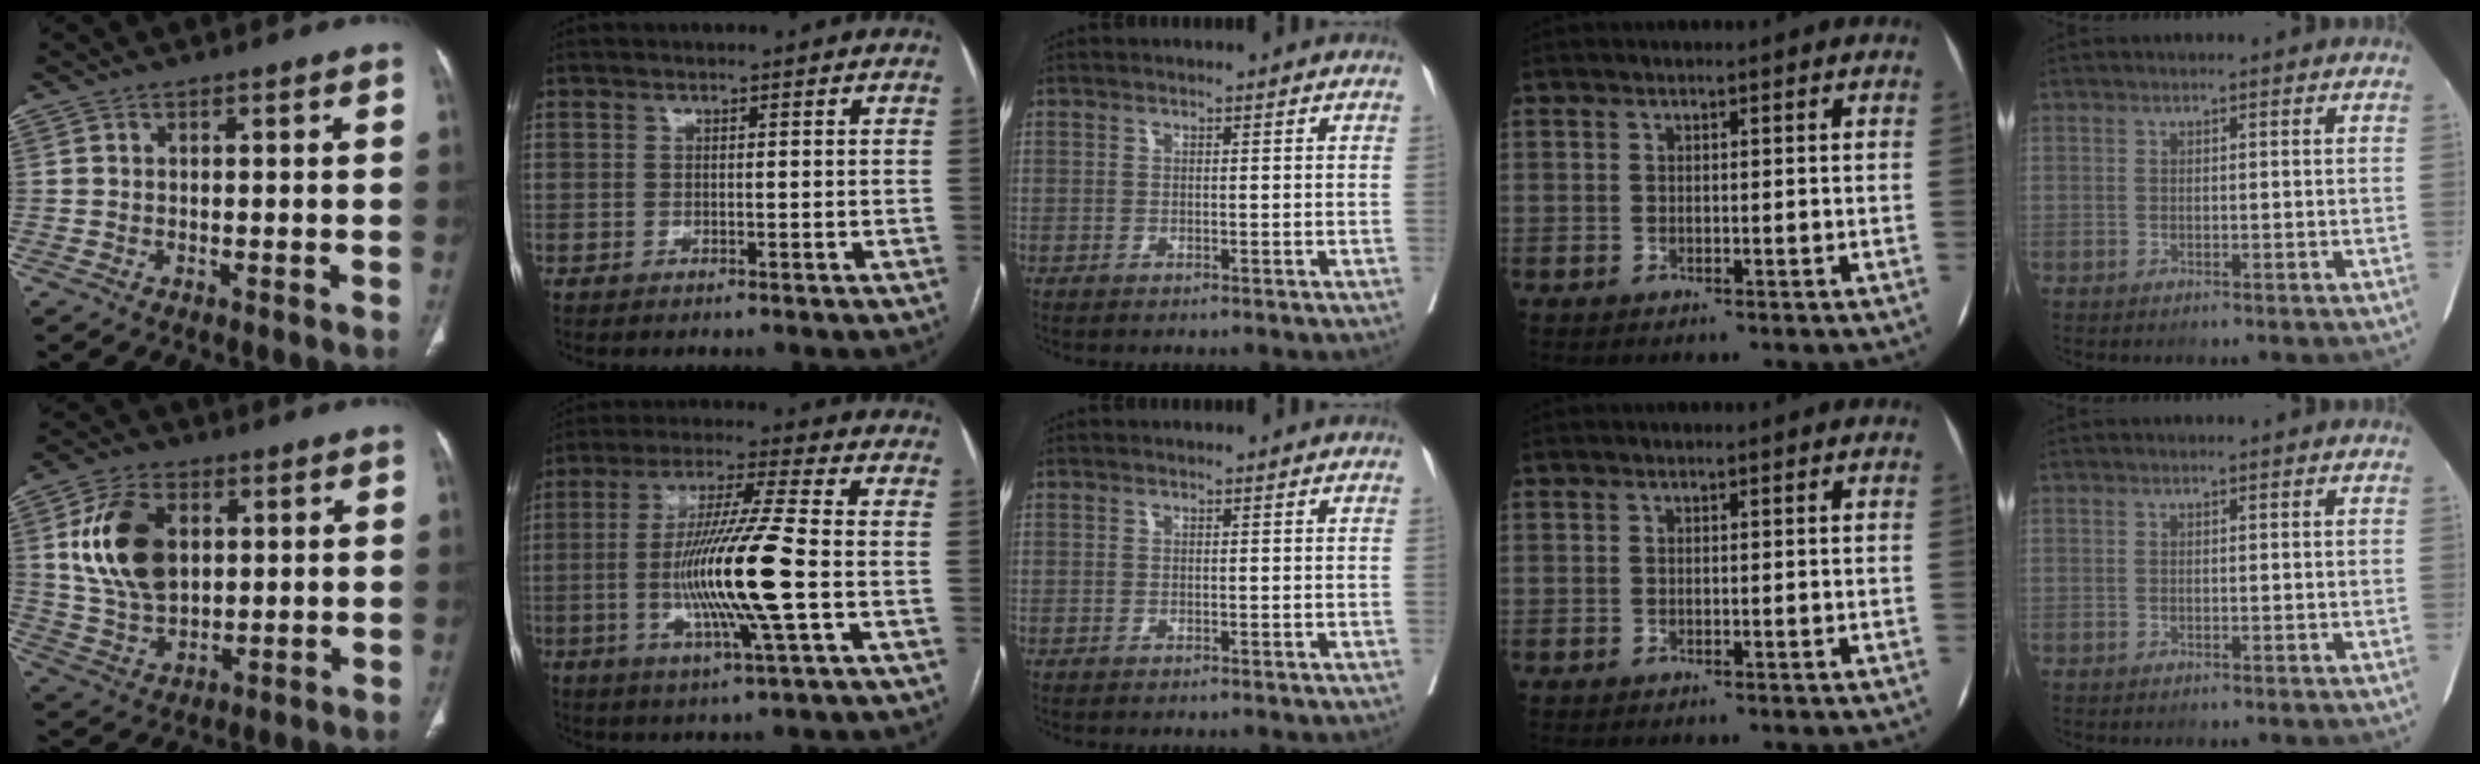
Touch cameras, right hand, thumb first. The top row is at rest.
{"thumb": {"total": 15.1, "force": [3.6, 9.8, 10.8], "torque": [-0.184, -0.008, 0.073]}, "index": {"total": 14.8, "force": [-2.5, -0.6, 14.5], "torque": [-0.284, -0.011, -0.053]}}